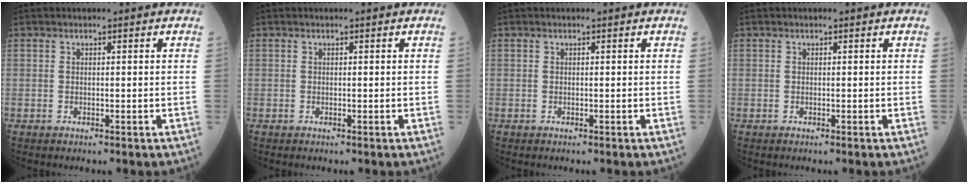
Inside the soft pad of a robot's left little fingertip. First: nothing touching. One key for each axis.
{"total": 0.0}
{"total": 0.0}
{"total": 0.0}